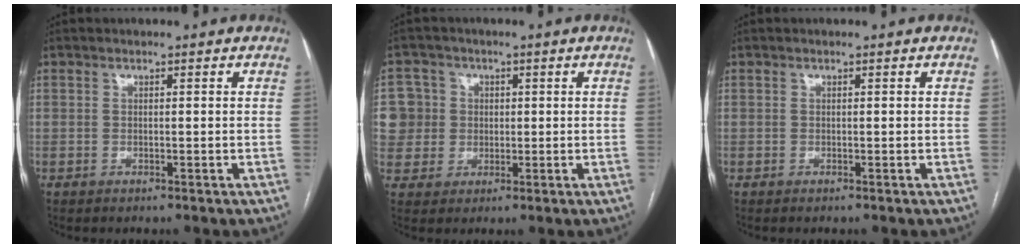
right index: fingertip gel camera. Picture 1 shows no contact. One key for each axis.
{"total": 8.4, "fx": 1.1, "fy": 8.3, "fz": 0.7, "tx": -0.024, "ty": 0.033, "tz": 0.031}
{"total": 0.0}